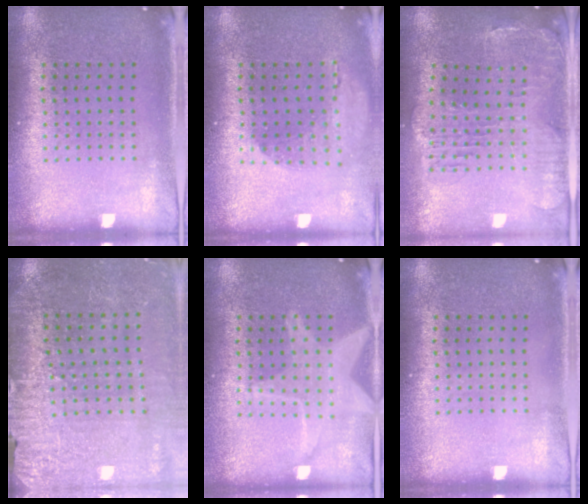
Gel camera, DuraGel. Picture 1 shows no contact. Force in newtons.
{"total": 1.2, "press": 1.2, "slide": 0.0}
{"total": 1.5, "press": 1.4, "slide": 0.4}
{"total": 2.9, "press": 2.9, "slide": 0.2}
{"total": 3.1, "press": 3.0, "slide": 0.5}
{"total": 0.0}